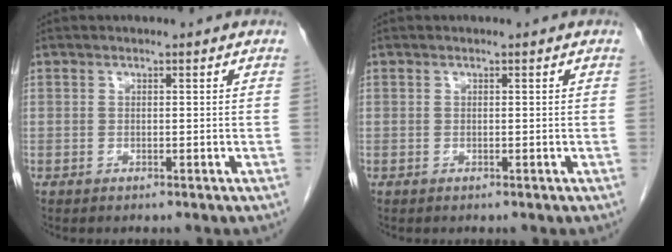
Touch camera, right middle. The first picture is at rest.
{"total": 0.0}